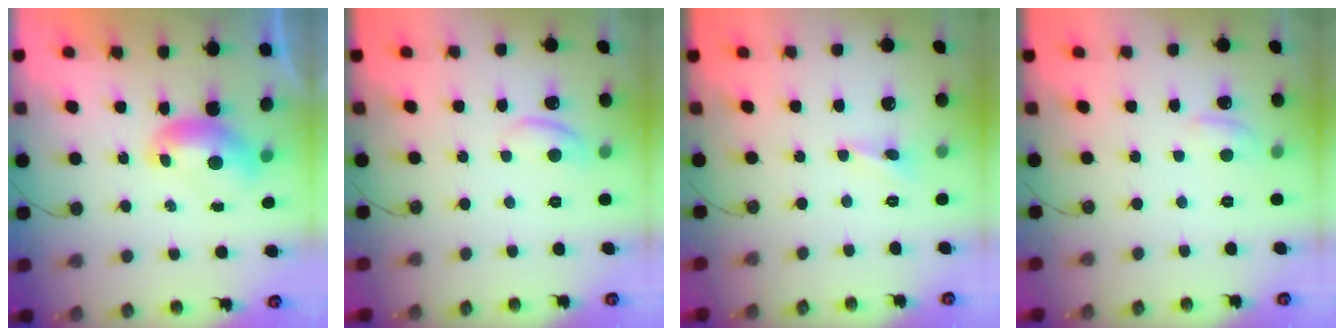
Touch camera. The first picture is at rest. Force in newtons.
{"total": 3.7, "press": 3.6, "slide": 0.5}
{"total": 1.6, "press": 1.5, "slide": 0.4}
{"total": 0.5, "press": 0.3, "slide": 0.4}